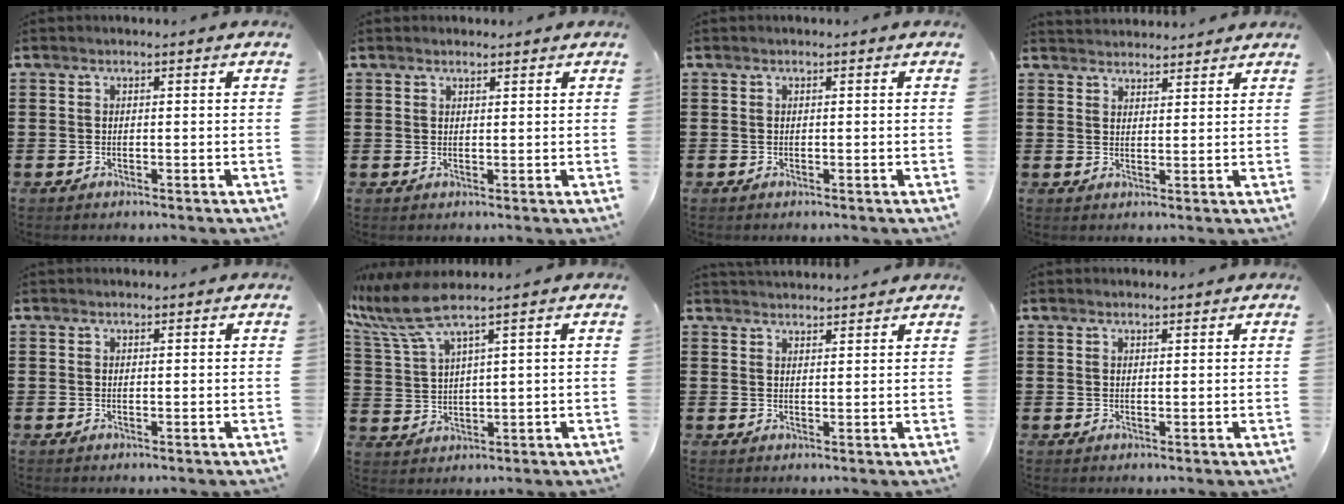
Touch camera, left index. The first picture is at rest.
{"total": 1.1, "force": [1.1, 0.1, 0.3], "torque": [-0.006, 0.000, 0.020]}
{"total": 0.0}
{"total": 2.5, "force": [2.4, 0.1, -0.4], "torque": [0.001, -0.006, 0.048]}
{"total": 0.5, "force": [0.5, 0.1, 0.2], "torque": [-0.004, 0.000, 0.010]}
{"total": 7.1, "force": [5.0, 0.9, 5.0], "torque": [-0.130, -0.021, 0.083]}
{"total": 2.3, "force": [2.3, 0.0, -0.1], "torque": [-0.003, -0.005, 0.045]}
{"total": 1.1, "force": [1.0, 0.0, 0.3], "torque": [-0.008, -0.001, 0.020]}